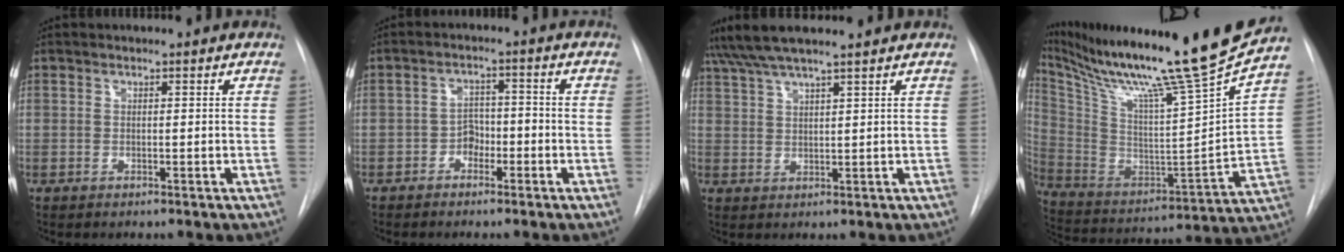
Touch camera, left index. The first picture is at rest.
{"total": 3.4, "force": [-2.1, 2.1, 1.7], "torque": [-0.022, 0.006, -0.039]}
{"total": 6.7, "force": [5.9, -0.2, 3.1], "torque": [-0.057, 0.029, 0.102]}
{"total": 26.2, "force": [21.9, -2.2, 14.3], "torque": [-0.266, -0.073, 0.346]}